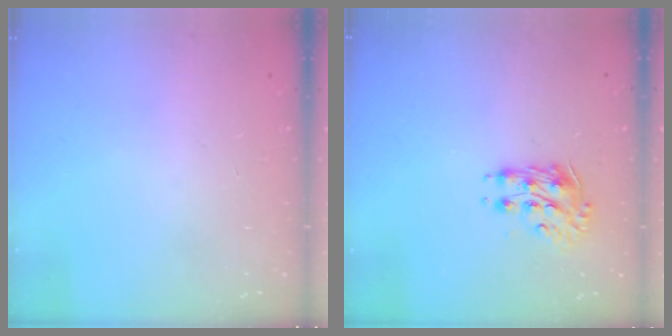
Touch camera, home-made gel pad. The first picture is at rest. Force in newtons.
{"total": 9.4, "press": 9.4, "slide": 0.9}